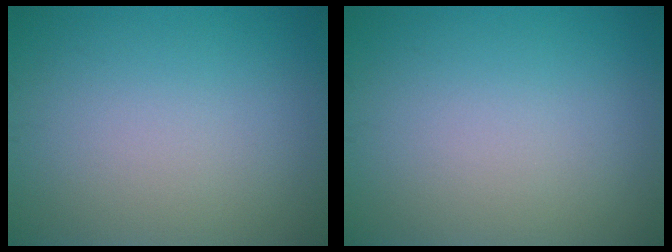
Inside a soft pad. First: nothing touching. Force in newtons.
{"total": 0.0}